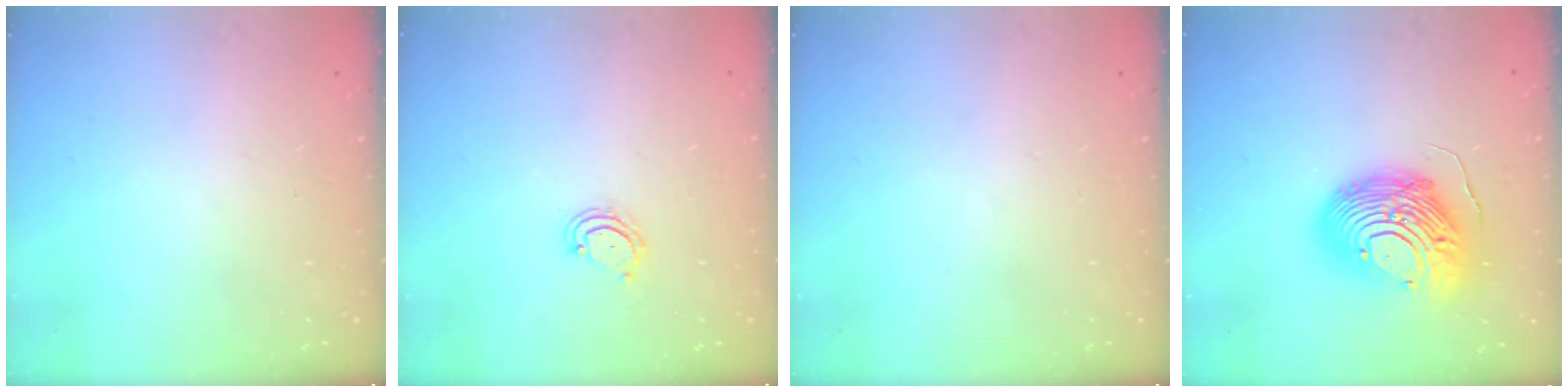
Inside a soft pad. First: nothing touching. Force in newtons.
{"total": 4.4, "press": 4.3, "slide": 0.3}
{"total": 0.0}
{"total": 21.5, "press": 21.4, "slide": 2.2}